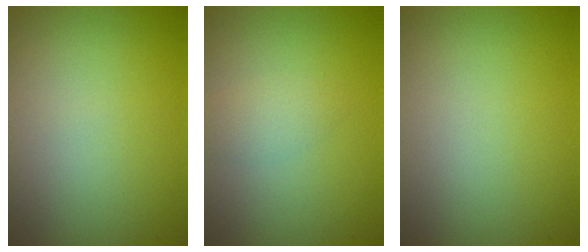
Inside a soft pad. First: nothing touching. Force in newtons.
{"total": 1.5, "press": 1.5, "slide": 0.0}
{"total": 0.0}